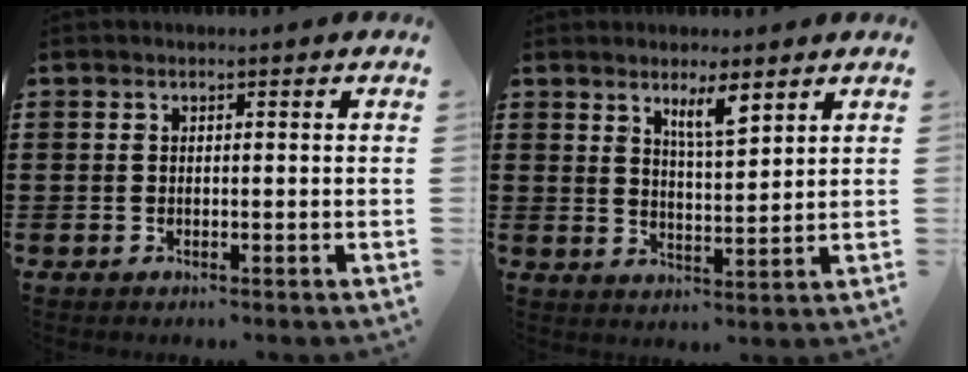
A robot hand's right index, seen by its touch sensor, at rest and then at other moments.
{"total": 4.5, "force": [3.2, 0.9, 3.0], "torque": [-0.050, -0.003, 0.052]}